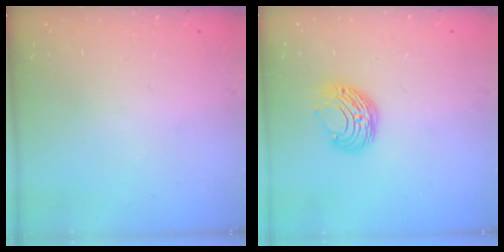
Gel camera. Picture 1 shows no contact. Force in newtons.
{"total": 9.5, "press": 9.5, "slide": 0.6}